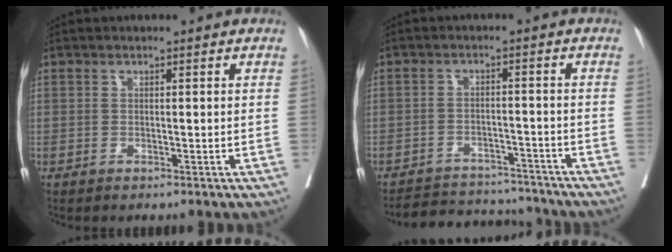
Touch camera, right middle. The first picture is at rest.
{"total": 11.3, "force": [-10.8, 2.8, 1.7], "torque": [-0.021, 0.011, -0.148]}